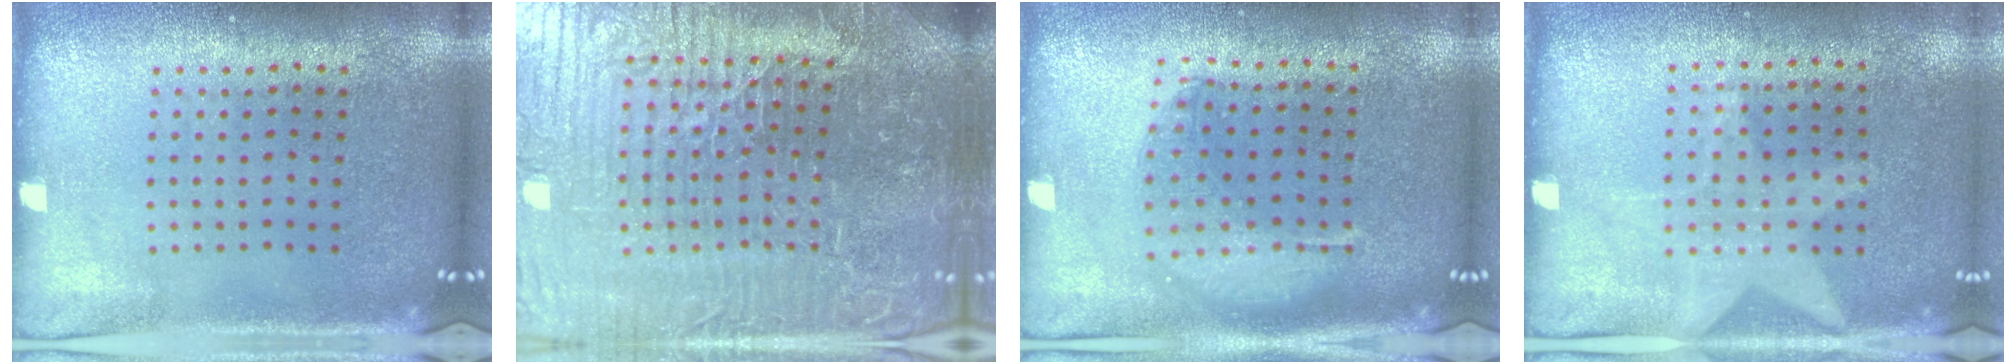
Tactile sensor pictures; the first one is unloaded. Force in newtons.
{"total": 6.6, "press": 6.1, "slide": 2.5}
{"total": 1.4, "press": 1.3, "slide": 0.5}
{"total": 1.3, "press": 0.9, "slide": 0.9}